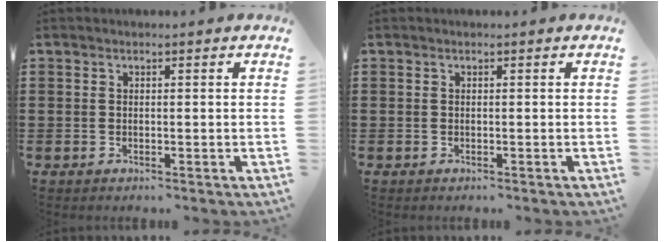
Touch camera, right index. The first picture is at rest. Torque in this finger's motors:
{"motor_torque": [-0.02, -0.02, 0.00, 0.00]}